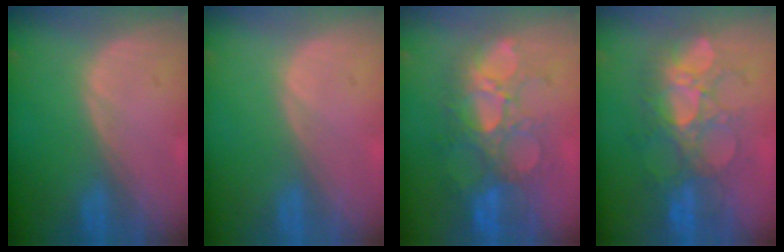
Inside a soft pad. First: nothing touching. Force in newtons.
{"total": 0.0}
{"total": 11.0, "press": 9.5, "slide": 5.5}
{"total": 8.8, "press": 8.7, "slide": 1.6}